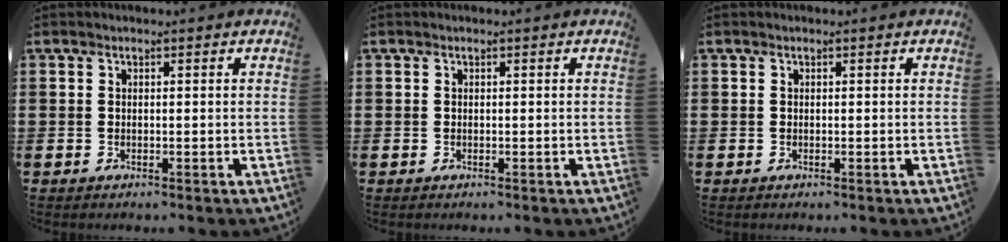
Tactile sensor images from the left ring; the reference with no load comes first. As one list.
[{"total": 0.0}, {"total": 0.0}]